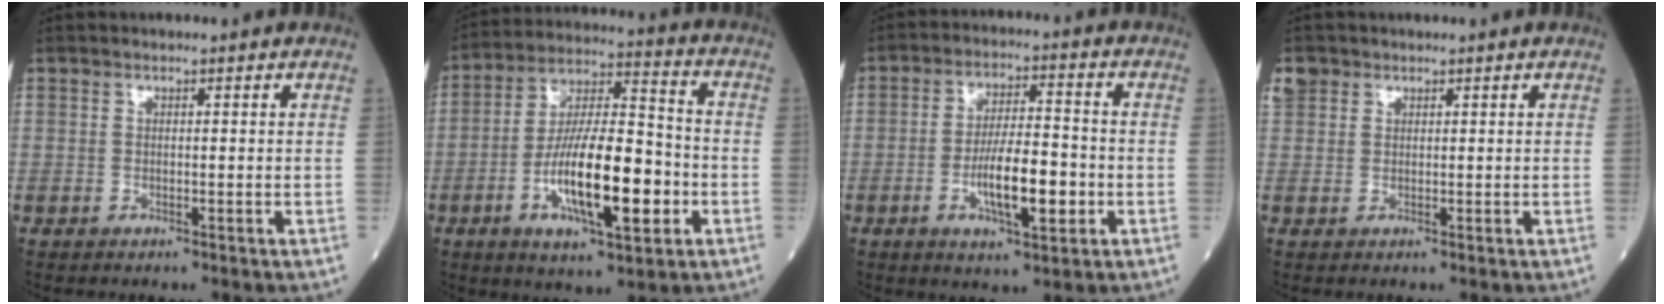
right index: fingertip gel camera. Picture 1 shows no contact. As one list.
[{"total": 16.5, "force": [-4.6, 4.1, 15.3], "torque": [-0.278, -0.001, -0.079]}, {"total": 9.6, "force": [-2.6, 2.3, 8.9], "torque": [-0.157, 0.001, -0.044]}, {"total": 2.3, "force": [1.1, 1.9, 0.4], "torque": [-0.007, 0.017, 0.020]}]